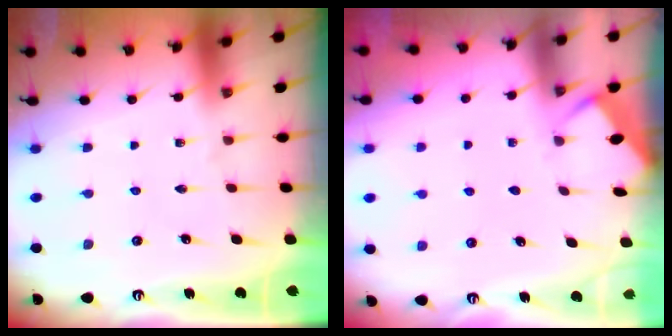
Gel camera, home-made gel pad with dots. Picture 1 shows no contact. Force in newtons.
{"total": 2.5, "press": 2.5, "slide": 0.4}